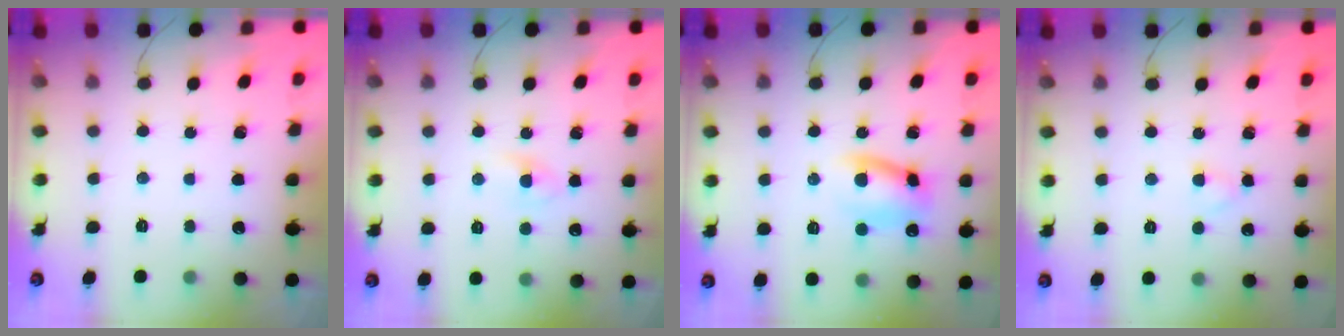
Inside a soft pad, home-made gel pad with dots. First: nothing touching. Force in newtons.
{"total": 2.3, "press": 2.1, "slide": 0.9}
{"total": 9.6, "press": 9.6, "slide": 0.8}
{"total": 1.8, "press": 1.5, "slide": 0.9}